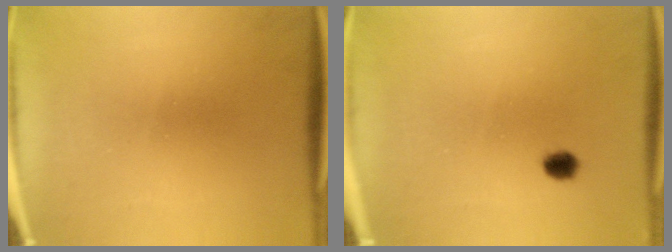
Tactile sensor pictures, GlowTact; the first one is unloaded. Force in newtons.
{"total": 2.4}